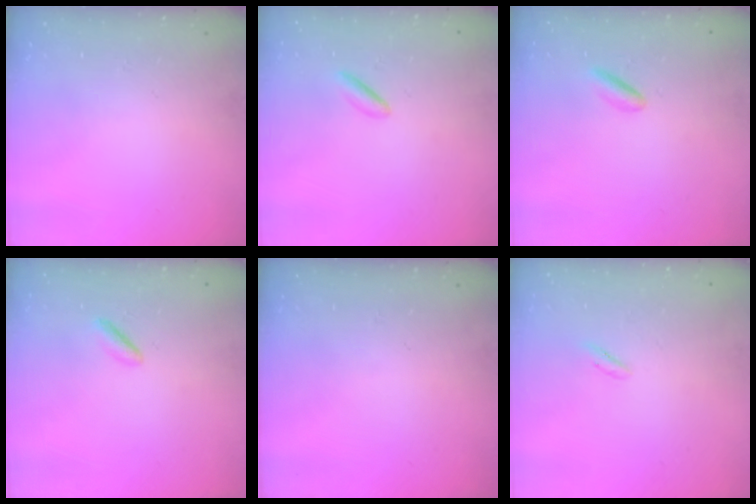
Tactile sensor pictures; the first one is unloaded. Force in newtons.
{"total": 1.4, "press": 1.2, "slide": 0.7}
{"total": 2.5, "press": 2.4, "slide": 0.8}
{"total": 1.8, "press": 1.7, "slide": 0.7}
{"total": 0.0}
{"total": 0.6, "press": 0.0, "slide": 0.6}